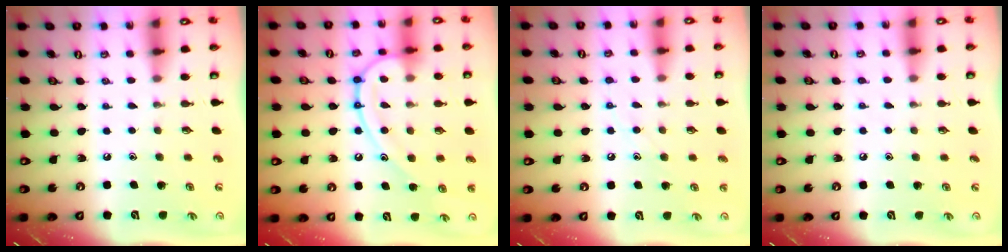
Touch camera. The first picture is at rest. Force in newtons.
{"total": 14.7, "press": 14.6, "slide": 1.4}
{"total": 6.9, "press": 6.9, "slide": 0.5}
{"total": 3.4, "press": 3.4, "slide": 0.5}